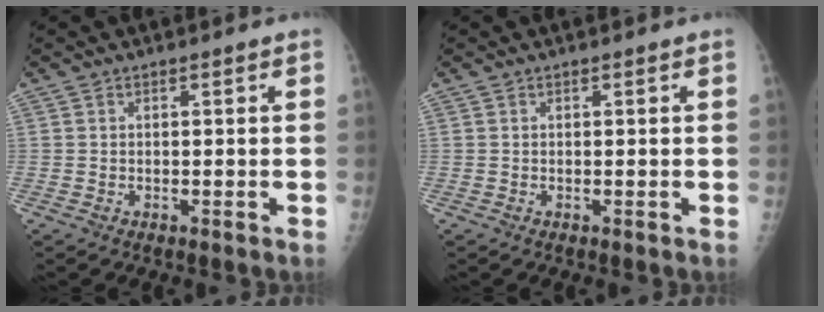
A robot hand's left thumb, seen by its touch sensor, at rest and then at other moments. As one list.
[{"total": 0.0}]